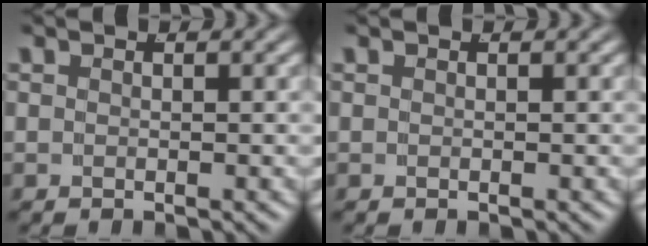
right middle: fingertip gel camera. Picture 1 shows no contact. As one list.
[{"total": 0.0}]